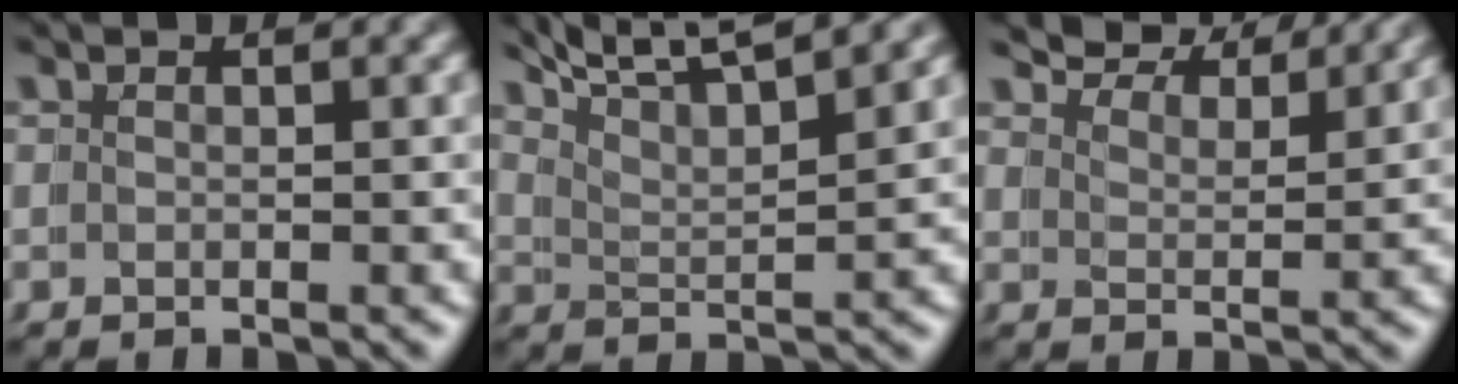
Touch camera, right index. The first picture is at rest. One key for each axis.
{"total": 7.4, "fx": 6.8, "fy": 0.4, "fz": 3.0, "tx": -0.049, "ty": 0.017, "tz": 0.099}
{"total": 6.6, "fx": 6.4, "fy": 0.3, "fz": 1.7, "tx": -0.020, "ty": 0.020, "tz": 0.094}